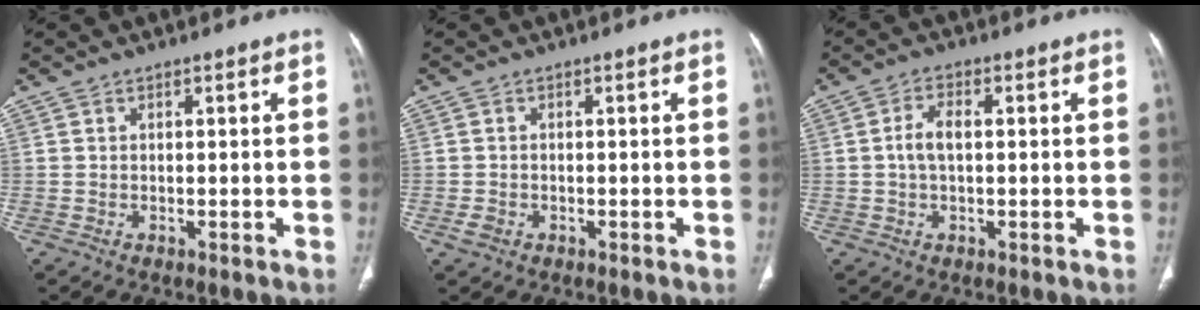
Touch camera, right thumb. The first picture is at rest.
{"total": 1.8, "force": [-0.7, 1.4, 0.9], "torque": [-0.016, 0.003, -0.010]}
{"total": 4.1, "force": [0.2, 2.1, 3.5], "torque": [-0.078, 0.010, 0.001]}